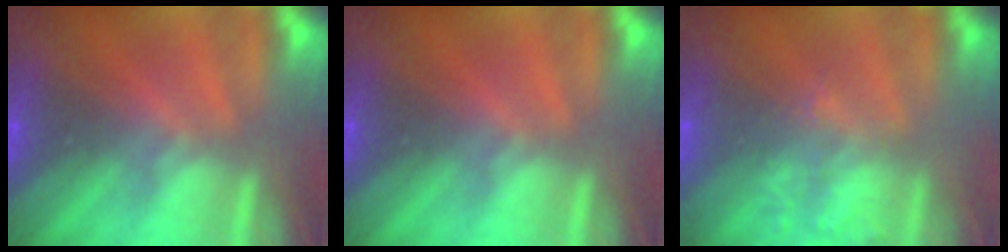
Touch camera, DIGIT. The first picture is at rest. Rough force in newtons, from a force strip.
{"total": 0.0}
{"total": 1.6}